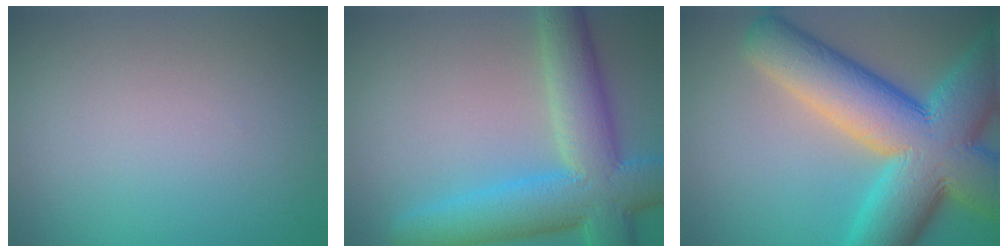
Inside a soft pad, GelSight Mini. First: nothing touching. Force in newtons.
{"total": 9.1, "press": 9.0, "slide": 0.5}
{"total": 14.0, "press": 14.0, "slide": 0.7}